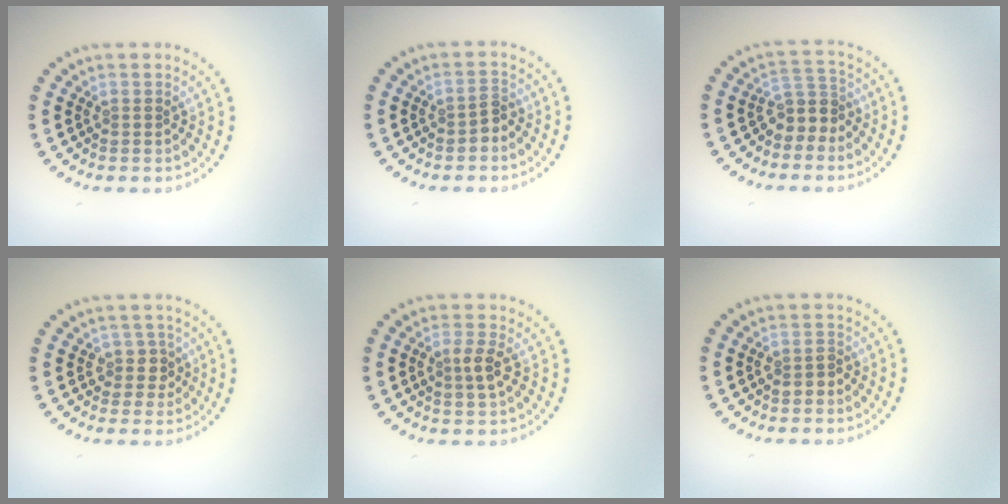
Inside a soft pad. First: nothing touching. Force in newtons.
{"total": 1.4, "press": 1.2, "slide": 0.7}
{"total": 2.7, "press": 2.1, "slide": 1.8}
{"total": 2.0, "press": 1.6, "slide": 1.3}
{"total": 2.1, "press": 2.1, "slide": 0.4}
{"total": 1.3, "press": 1.2, "slide": 0.5}